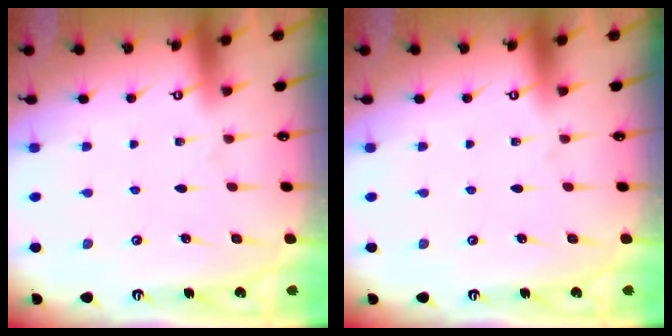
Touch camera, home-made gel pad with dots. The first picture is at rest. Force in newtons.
{"total": 0.0}